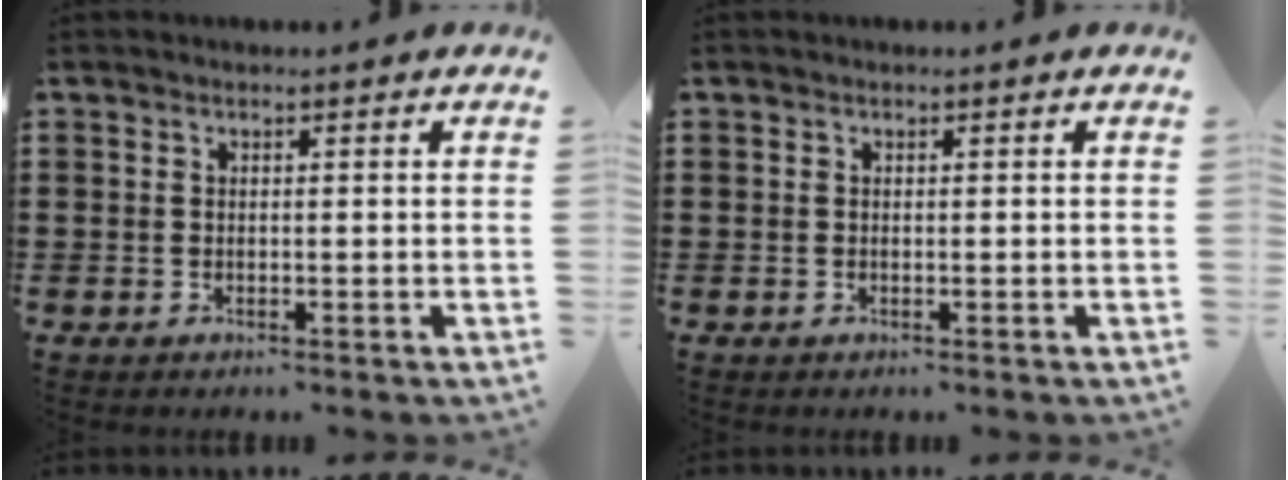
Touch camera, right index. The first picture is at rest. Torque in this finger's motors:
{"motor_torque": [-0.35, 0.91, 0.00, 0.00]}